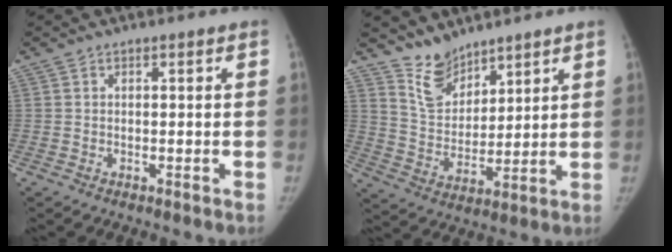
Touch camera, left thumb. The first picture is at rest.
{"total": 7.8, "force": [6.7, 3.6, 1.8], "torque": [-0.006, -0.059, 0.143]}